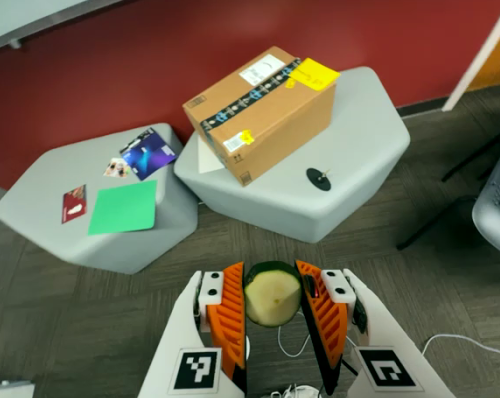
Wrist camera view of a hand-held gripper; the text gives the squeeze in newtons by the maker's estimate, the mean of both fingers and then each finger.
{"total": 12.0, "left": 12.2, "right": 11.9}